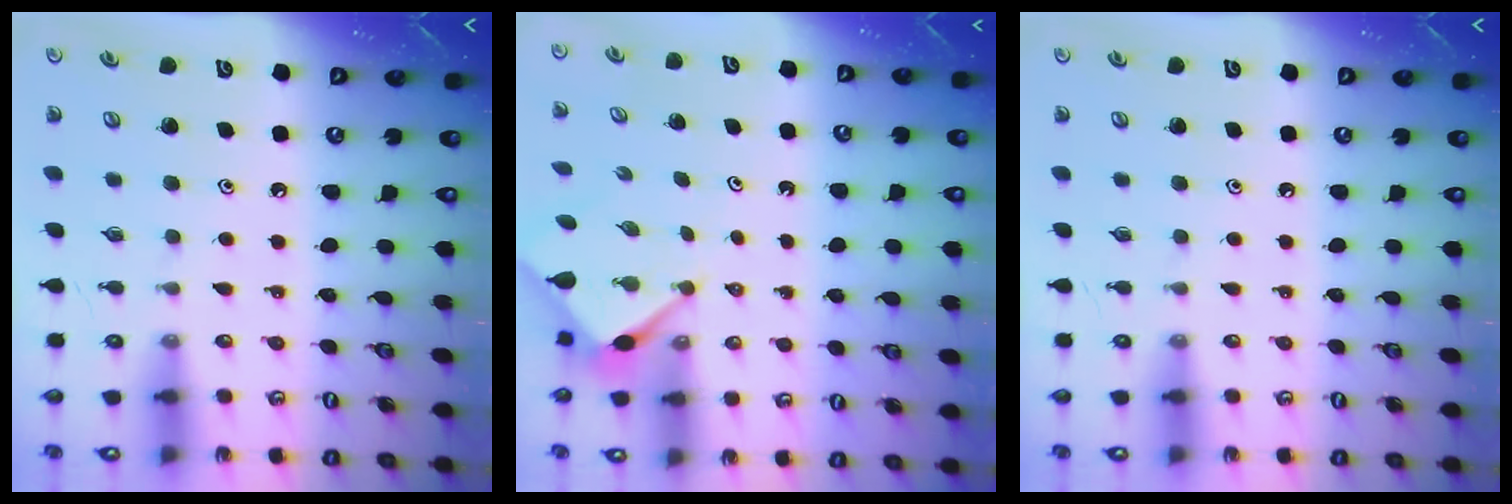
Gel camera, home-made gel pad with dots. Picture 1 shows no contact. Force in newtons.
{"total": 2.9, "press": 2.9, "slide": 0.3}
{"total": 0.0}